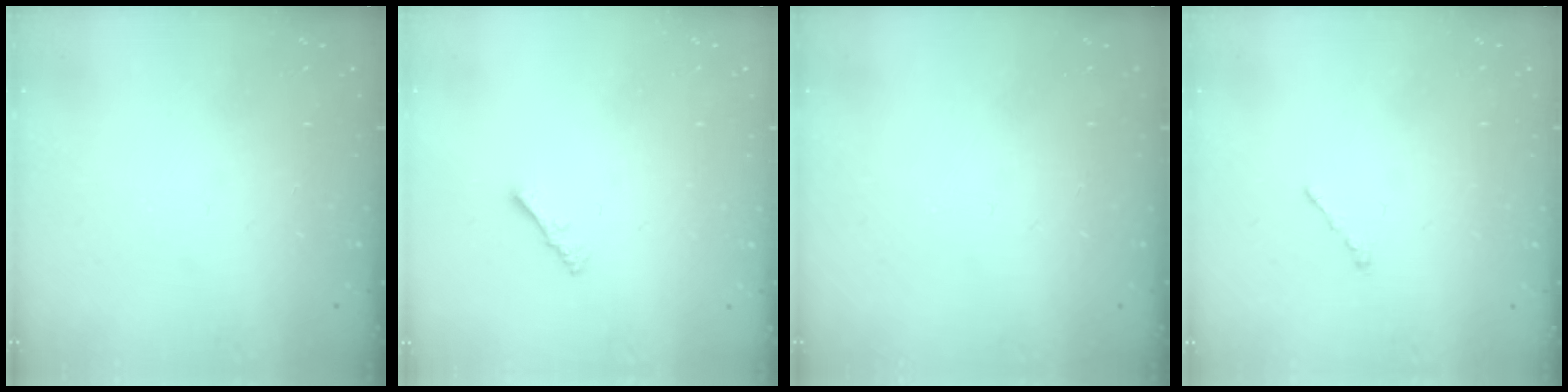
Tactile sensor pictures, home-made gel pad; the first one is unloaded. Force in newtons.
{"total": 1.3, "press": 1.3, "slide": 0.4}
{"total": 0.0}
{"total": 0.7, "press": 0.7, "slide": 0.2}